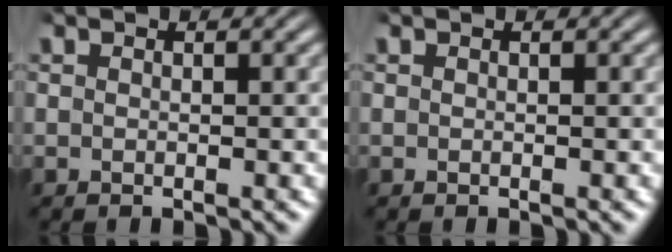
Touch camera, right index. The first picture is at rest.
{"total": 0.0}